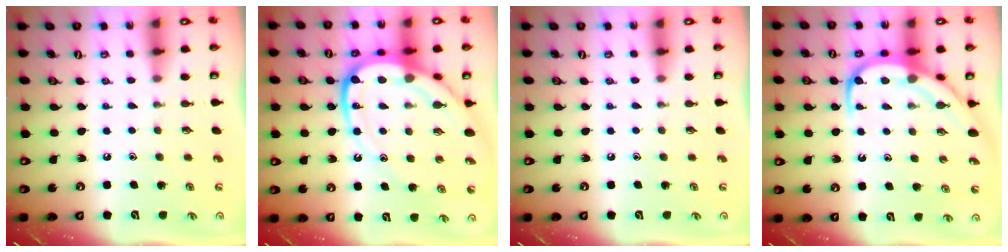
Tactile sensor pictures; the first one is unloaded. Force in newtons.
{"total": 19.8, "press": 19.7, "slide": 2.1}
{"total": 0.0}
{"total": 10.1, "press": 10.0, "slide": 1.2}